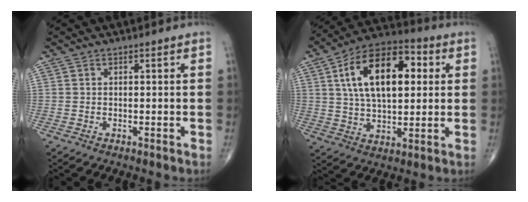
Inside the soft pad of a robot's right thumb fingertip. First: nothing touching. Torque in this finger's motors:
{"motor_torque": [-0.50, 1.37, 1.15, 0.76, 0.35]}